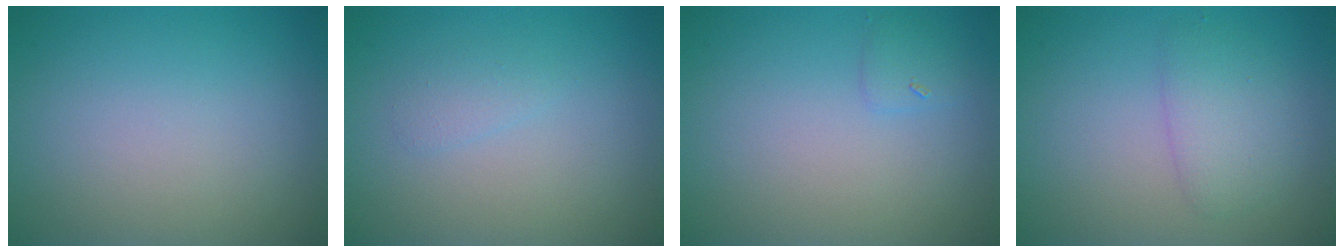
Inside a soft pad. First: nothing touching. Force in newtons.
{"total": 1.0, "press": 1.0, "slide": 0.0}
{"total": 0.9, "press": 0.9, "slide": 0.1}
{"total": 2.6, "press": 2.6, "slide": 0.1}